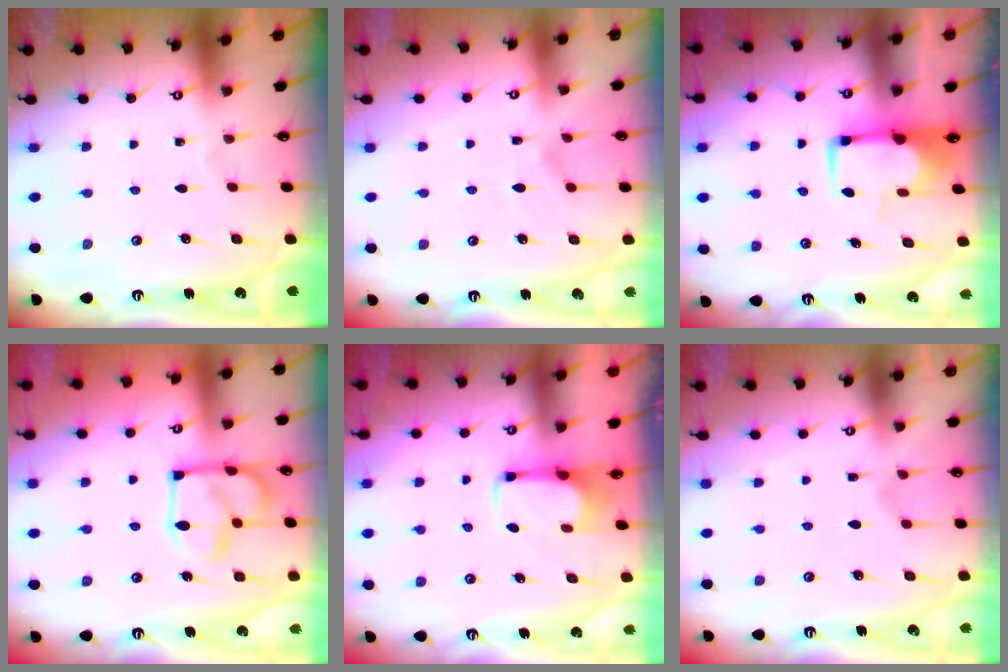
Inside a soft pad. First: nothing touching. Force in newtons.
{"total": 1.5, "press": 0.9, "slide": 1.2}
{"total": 2.4, "press": 2.3, "slide": 0.5}
{"total": 6.6, "press": 6.6, "slide": 0.4}
{"total": 2.8, "press": 2.8, "slide": 0.5}
{"total": 5.6, "press": 5.4, "slide": 1.2}